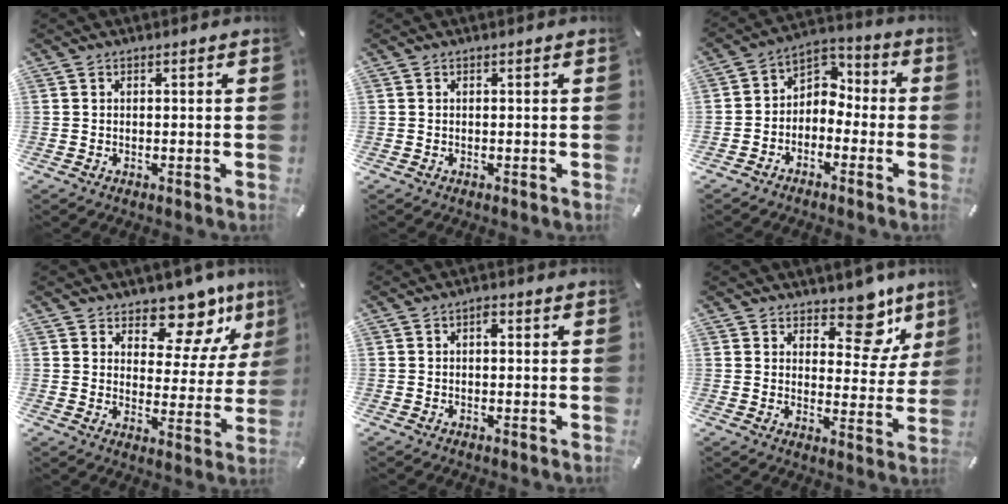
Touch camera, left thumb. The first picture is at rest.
{"total": 0.0}
{"total": 5.5, "force": [-2.1, 5.0, 1.0], "torque": [-0.021, 0.017, -0.040]}
{"total": 12.0, "force": [9.3, 6.1, 4.5], "torque": [-0.062, -0.081, 0.165]}
{"total": 1.3, "force": [0.0, 0.8, 1.1], "torque": [-0.022, 0.008, -0.003]}
{"total": 11.5, "force": [8.0, 5.9, 5.7], "torque": [-0.052, -0.066, 0.136]}